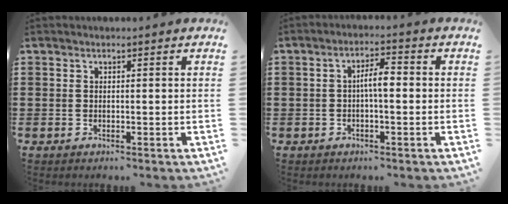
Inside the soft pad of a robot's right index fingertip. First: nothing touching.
{"total": 3.8, "force": [-0.3, 1.0, 3.7], "torque": [-0.068, 0.008, -0.008]}